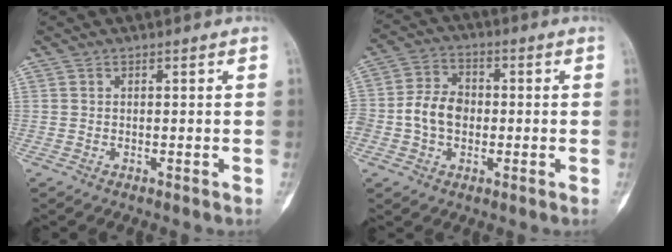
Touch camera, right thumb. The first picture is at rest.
{"total": 8.3, "force": [-1.0, 6.4, 5.2], "torque": [-0.081, 0.024, -0.025]}